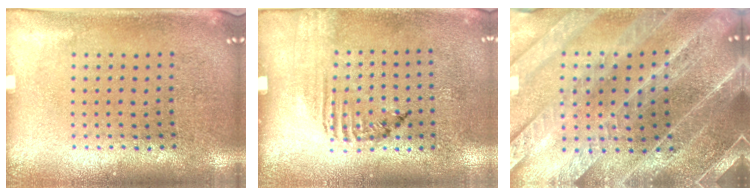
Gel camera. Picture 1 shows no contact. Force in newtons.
{"total": 1.6, "press": 1.1, "slide": 1.2}
{"total": 3.9, "press": 3.6, "slide": 1.5}